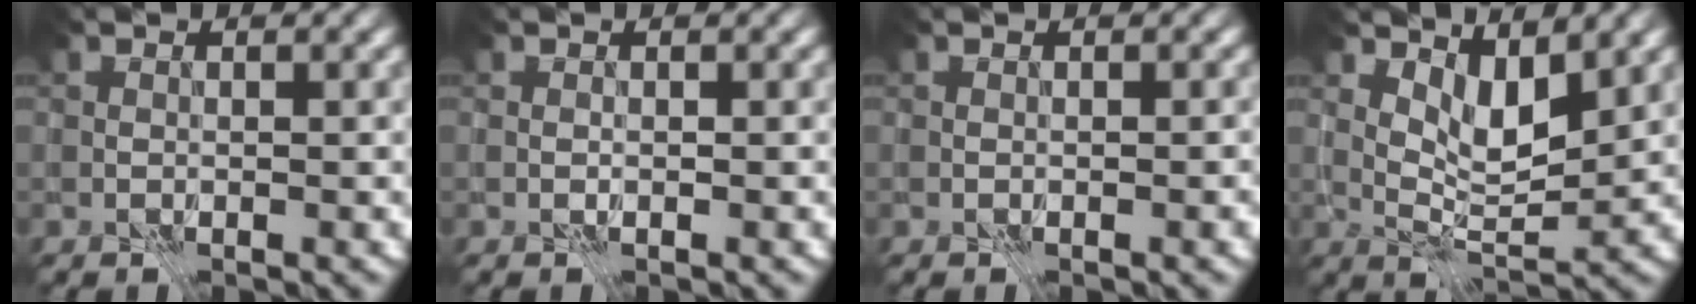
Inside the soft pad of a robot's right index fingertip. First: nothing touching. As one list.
[{"total": 0.0}, {"total": 0.8, "force": [-0.5, 0.2, 0.7], "torque": [-0.011, 0.001, -0.006]}, {"total": 3.8, "force": [2.2, 1.4, 2.7], "torque": [-0.055, -0.013, 0.040]}]